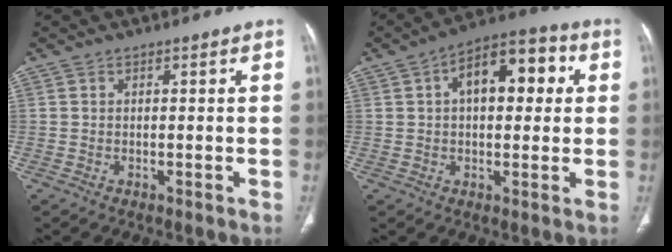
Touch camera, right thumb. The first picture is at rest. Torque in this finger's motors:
{"motor_torque": [0.56, 2.34, 1.15, 0.40, 0.09]}